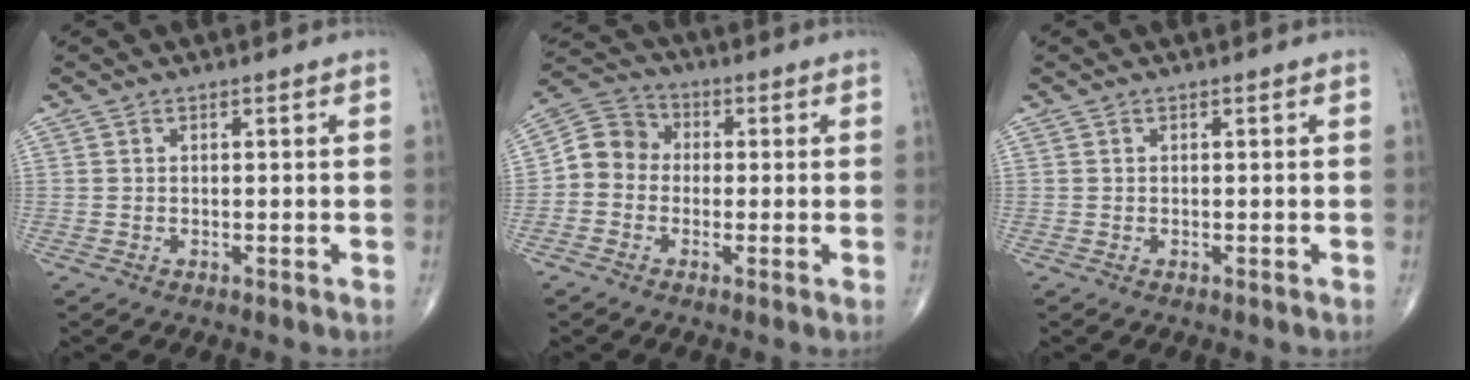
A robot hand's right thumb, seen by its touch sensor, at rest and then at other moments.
{"total": 7.2, "force": [-0.9, 6.4, 3.2], "torque": [-0.037, 0.029, -0.034]}
{"total": 0.0}